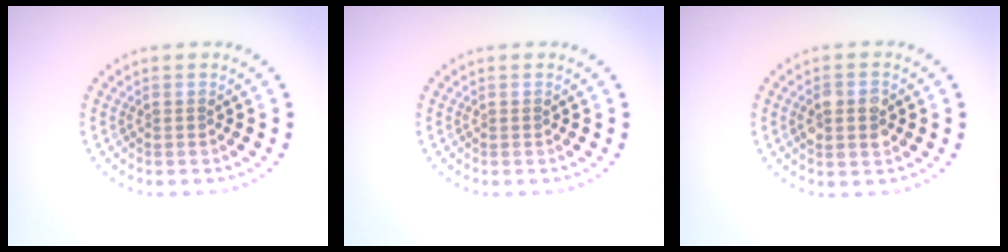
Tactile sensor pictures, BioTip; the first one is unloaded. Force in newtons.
{"total": 0.0}
{"total": 2.9, "press": 2.8, "slide": 0.3}